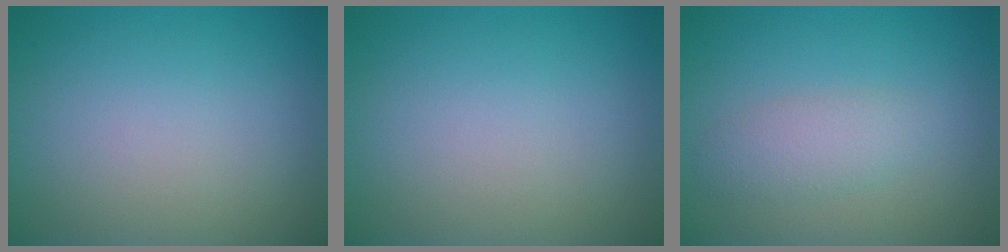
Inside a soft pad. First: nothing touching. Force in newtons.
{"total": 0.0}
{"total": 2.2, "press": 2.2, "slide": 0.1}